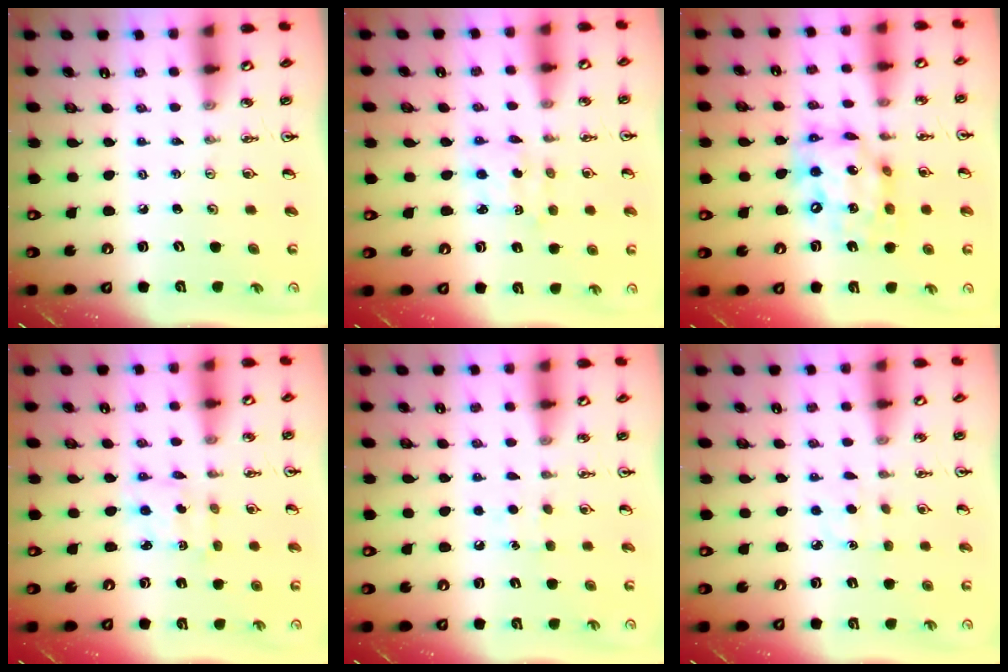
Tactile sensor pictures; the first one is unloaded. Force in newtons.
{"total": 2.3, "press": 2.3, "slide": 0.6}
{"total": 14.3, "press": 14.2, "slide": 1.0}
{"total": 2.2, "press": 2.0, "slide": 0.8}
{"total": 5.6, "press": 5.6, "slide": 0.6}
{"total": 4.2, "press": 4.2, "slide": 0.5}